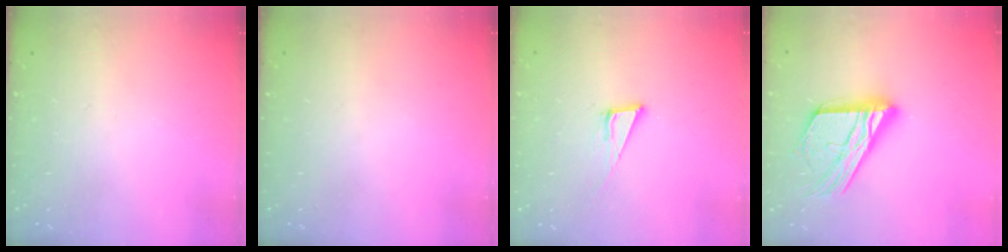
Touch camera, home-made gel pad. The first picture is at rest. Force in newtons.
{"total": 0.0}
{"total": 6.8, "press": 6.4, "slide": 2.4}
{"total": 20.4, "press": 20.4, "slide": 1.8}